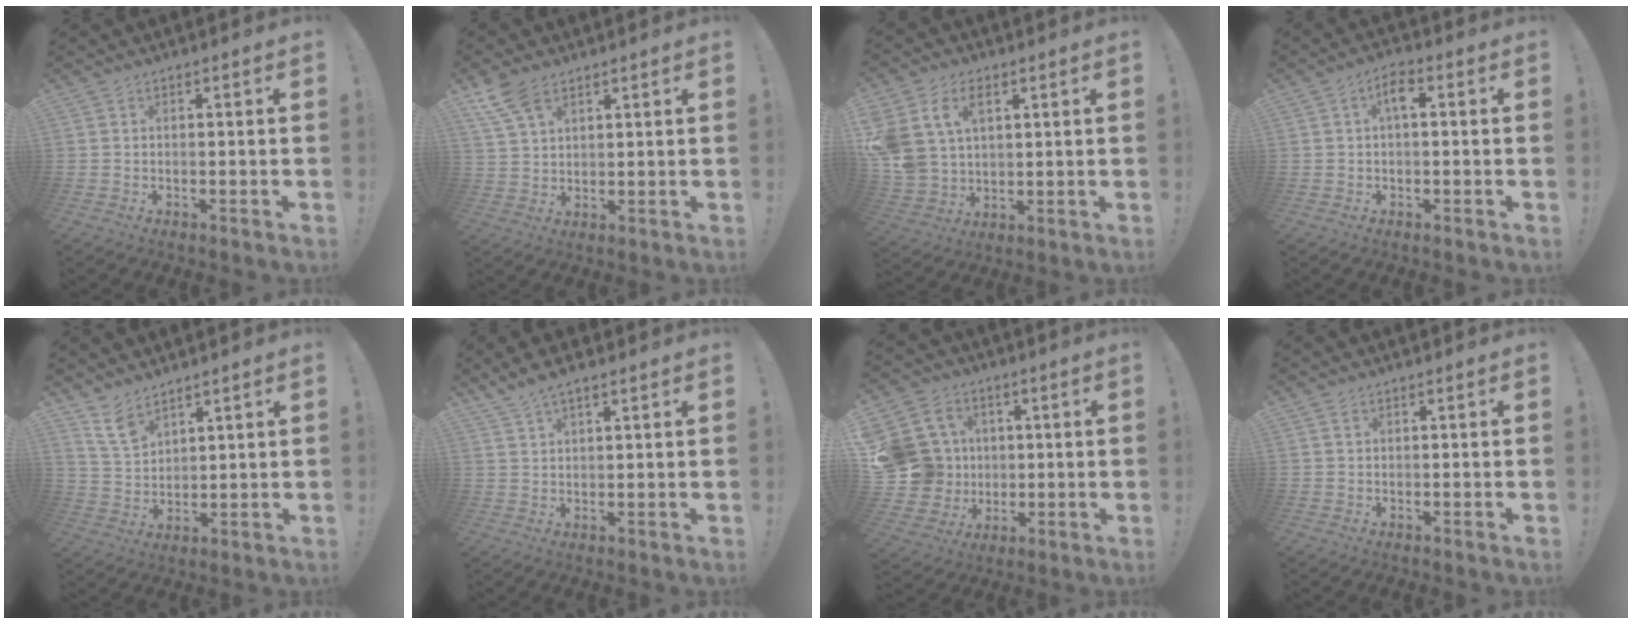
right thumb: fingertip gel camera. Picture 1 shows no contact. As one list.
[{"total": 8.4, "force": [5.2, 4.4, 4.8], "torque": [-0.097, -0.018, 0.101]}, {"total": 13.6, "force": [5.6, 9.7, 7.7], "torque": [-0.165, -0.022, 0.111]}, {"total": 4.7, "force": [0.6, 1.9, 4.3], "torque": [-0.066, 0.007, 0.005]}, {"total": 8.3, "force": [6.4, 4.0, 3.5], "torque": [-0.065, -0.039, 0.125]}, {"total": 4.7, "force": [3.4, 1.5, 3.0], "torque": [-0.054, -0.014, 0.063]}, {"total": 17.2, "force": [1.4, 15.8, 6.7], "torque": [-0.116, 0.009, 0.057]}, {"total": 0.8, "force": [0.5, 0.5, 0.5], "torque": [-0.001, -0.002, 0.007]}]